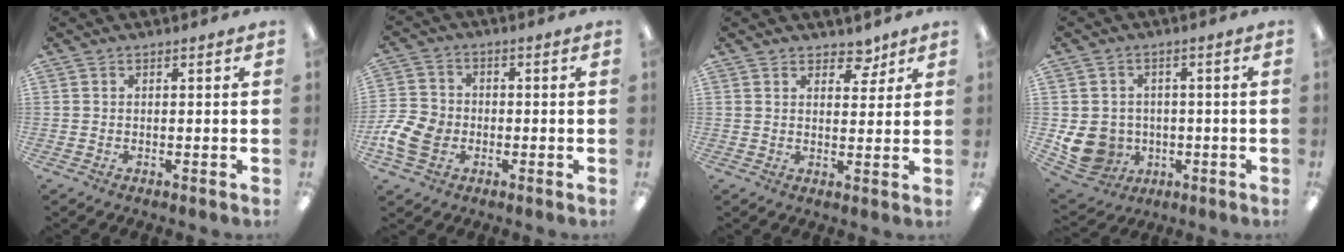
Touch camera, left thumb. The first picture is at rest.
{"total": 9.0, "force": [-2.7, 7.1, 4.8], "torque": [-0.118, 0.013, -0.049]}
{"total": 4.8, "force": [3.7, 2.6, 1.6], "torque": [0.000, -0.022, 0.061]}
{"total": 9.8, "force": [-2.2, 8.8, 3.8], "torque": [-0.102, 0.005, -0.033]}